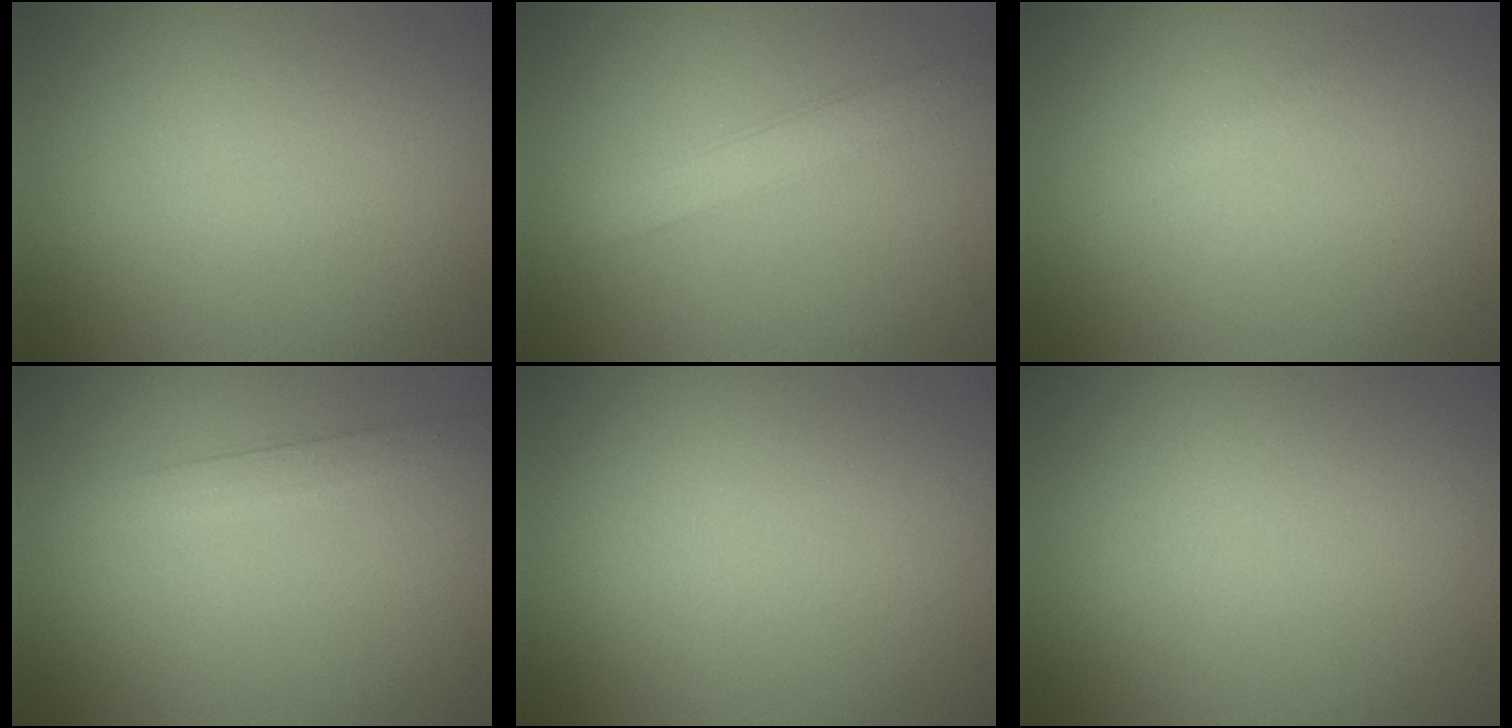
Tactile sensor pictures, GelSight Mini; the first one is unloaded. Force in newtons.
{"total": 2.4, "press": 2.4, "slide": 0.2}
{"total": 0.6, "press": 0.6, "slide": 0.1}
{"total": 1.8, "press": 1.8, "slide": 0.1}
{"total": 0.0}
{"total": 0.0}